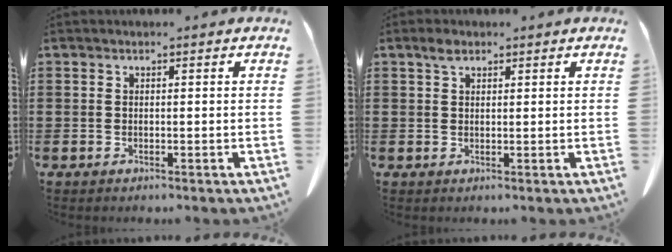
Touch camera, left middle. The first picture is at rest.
{"total": 1.8, "force": [1.1, 1.0, 1.0], "torque": [-0.022, 0.005, 0.021]}